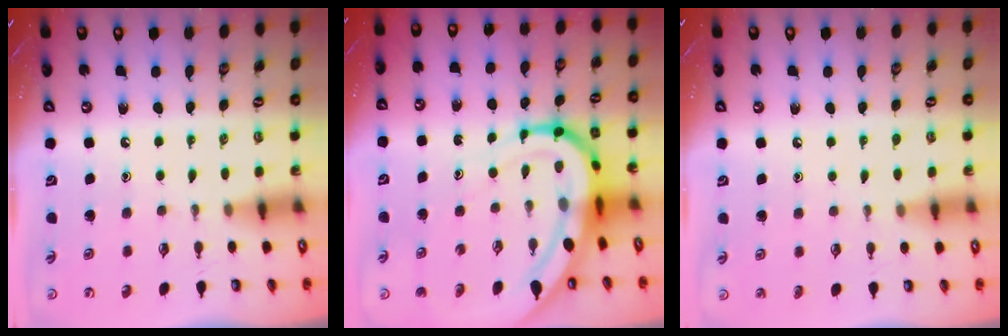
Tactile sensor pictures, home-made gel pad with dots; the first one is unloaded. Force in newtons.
{"total": 13.9, "press": 13.8, "slide": 1.3}
{"total": 3.2, "press": 3.2, "slide": 0.4}